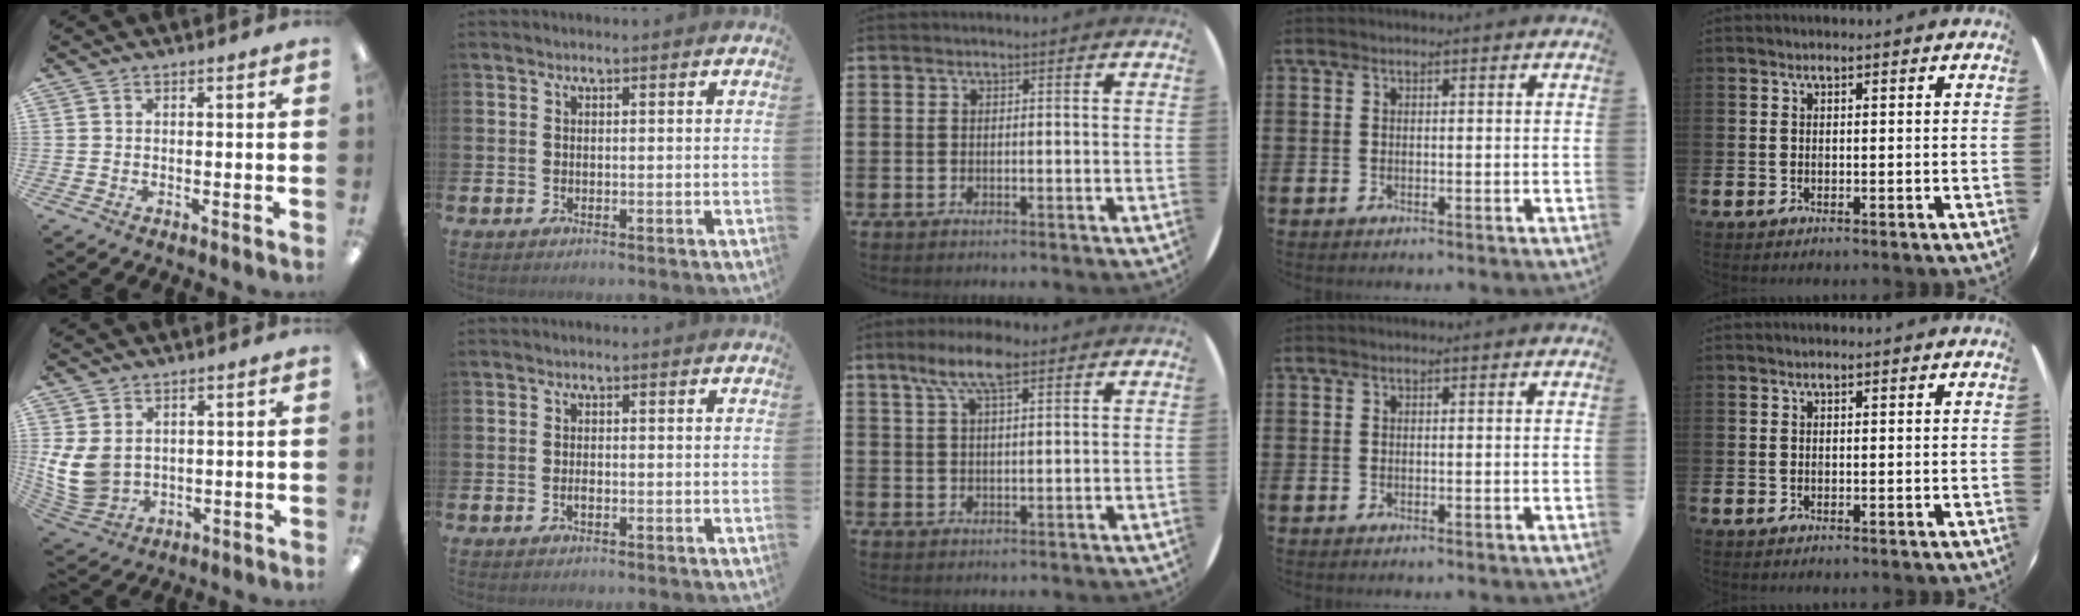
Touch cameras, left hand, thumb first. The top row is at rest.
{"thumb": {"total": 9.9, "force": [1.9, 7.7, 6.0], "torque": [-0.152, -0.012, 0.037]}, "index": {"total": 0.9, "force": [-0.4, 0.4, 0.7], "torque": [-0.017, 0.000, -0.006]}, "middle": {"total": 6.7, "force": [4.2, 2.0, 4.7], "torque": [-0.095, 0.003, 0.073]}}